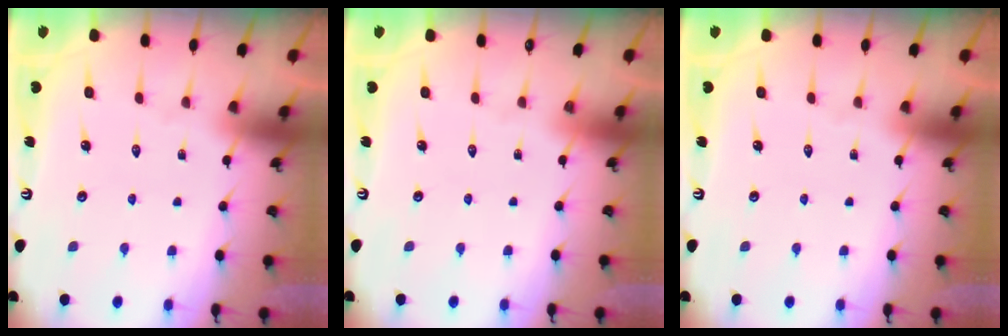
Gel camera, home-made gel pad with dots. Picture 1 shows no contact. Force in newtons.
{"total": 0.0}
{"total": 0.0}